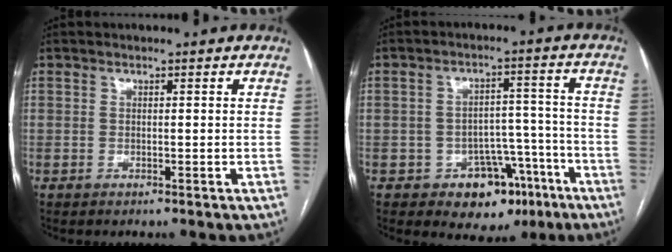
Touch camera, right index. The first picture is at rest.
{"total": 8.8, "force": [-4.7, 6.5, 3.6], "torque": [-0.022, 0.037, -0.055]}